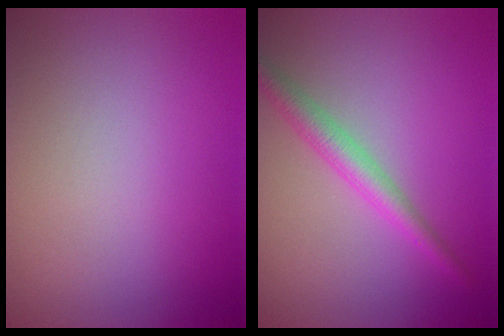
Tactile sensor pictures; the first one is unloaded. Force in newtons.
{"total": 2.9, "press": 2.9, "slide": 0.0}